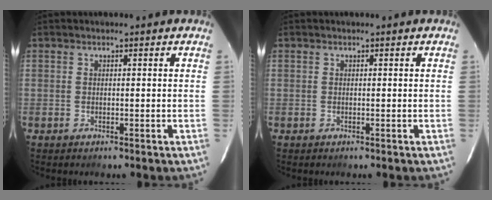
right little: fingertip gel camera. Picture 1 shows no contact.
{"total": 0.0}